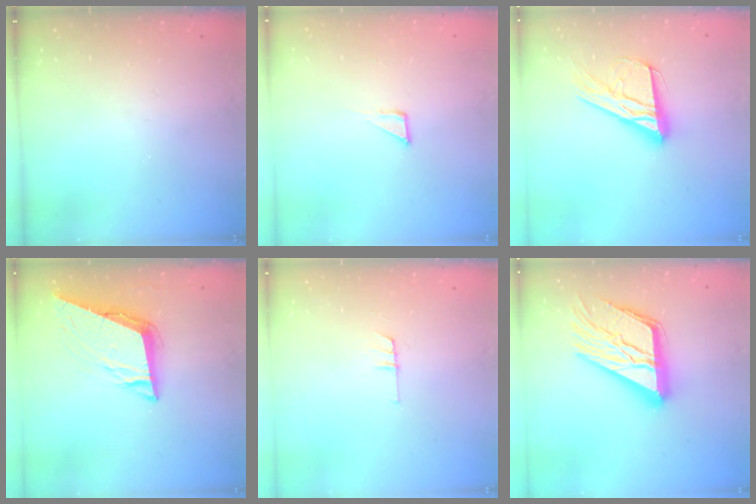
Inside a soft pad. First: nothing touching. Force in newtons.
{"total": 2.6, "press": 2.6, "slide": 0.1}
{"total": 17.6, "press": 17.5, "slide": 1.7}
{"total": 9.8, "press": 9.3, "slide": 3.0}
{"total": 3.7, "press": 3.7, "slide": 0.4}
{"total": 22.8, "press": 22.7, "slide": 2.2}